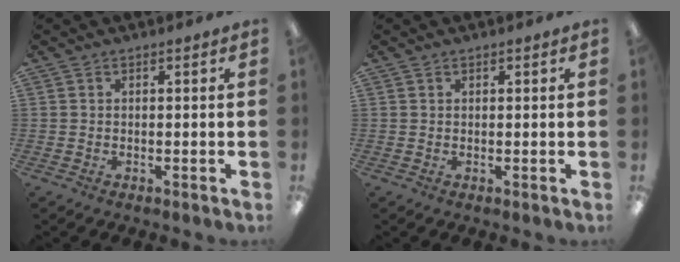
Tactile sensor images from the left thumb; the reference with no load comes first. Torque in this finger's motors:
{"motor_torque": [0.06, -0.06, -0.15, -0.09, 0.00]}